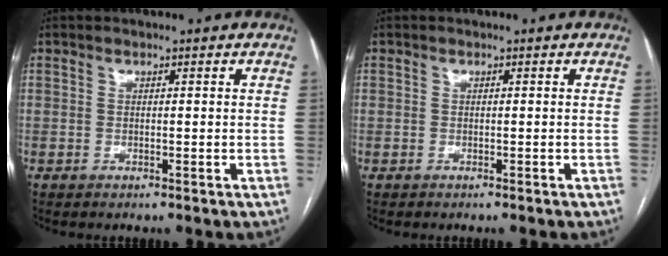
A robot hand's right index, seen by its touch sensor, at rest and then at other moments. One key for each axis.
{"total": 0.5, "fx": -0.4, "fy": 0.3, "fz": -0.2, "tx": 0.001, "ty": 0.005, "tz": -0.008}